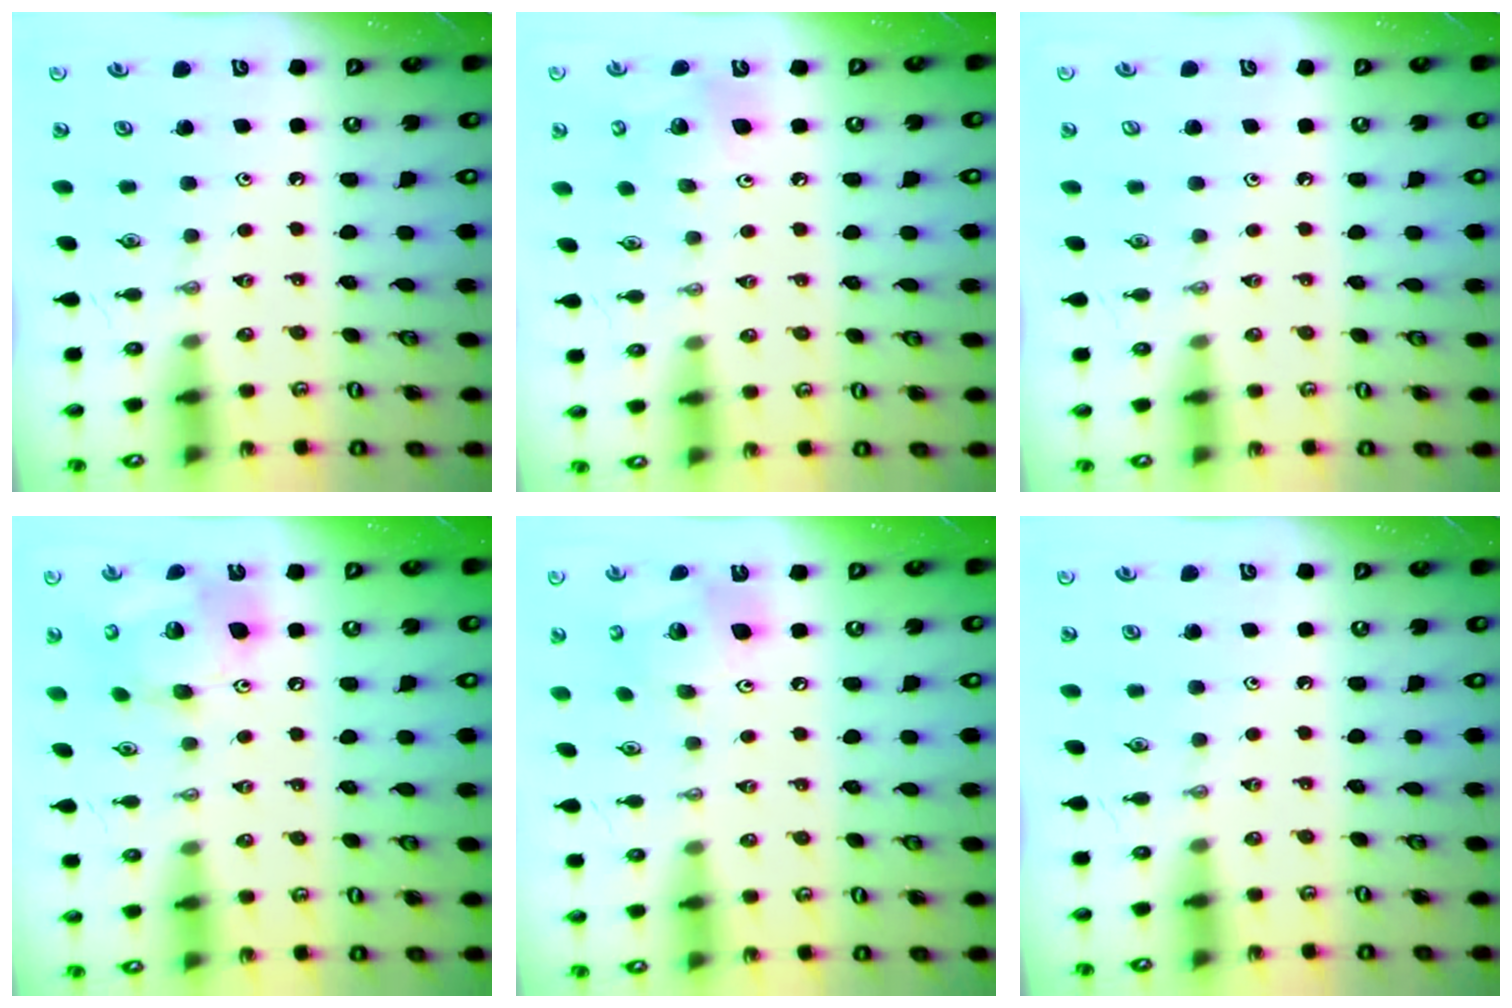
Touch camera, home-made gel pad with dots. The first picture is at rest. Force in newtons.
{"total": 9.5, "press": 9.1, "slide": 2.6}
{"total": 1.0, "press": 0.2, "slide": 1.0}
{"total": 17.2, "press": 16.9, "slide": 3.3}
{"total": 15.6, "press": 15.3, "slide": 2.8}
{"total": 0.0}